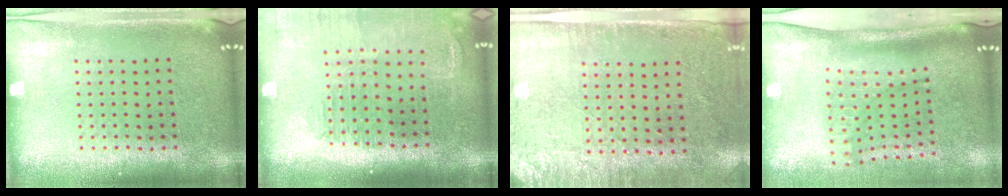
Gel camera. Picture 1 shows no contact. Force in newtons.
{"total": 1.5, "press": 1.5, "slide": 0.0}
{"total": 2.8, "press": 2.3, "slide": 1.6}
{"total": 1.9, "press": 1.4, "slide": 1.3}